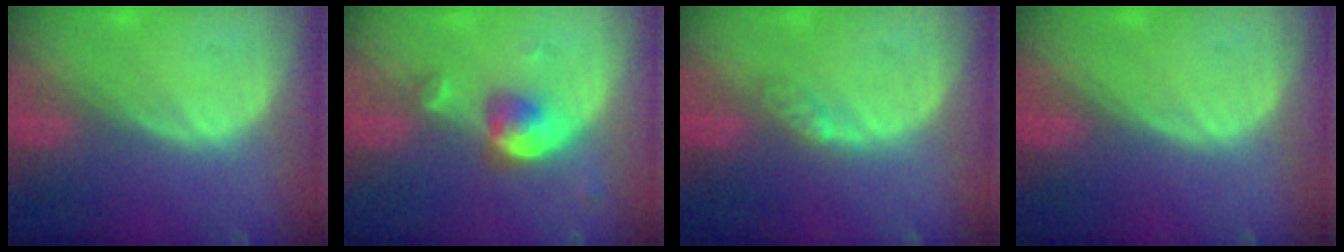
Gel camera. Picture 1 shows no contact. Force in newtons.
{"total": 5.1, "press": 4.7, "slide": 1.9}
{"total": 2.2, "press": 1.9, "slide": 1.2}
{"total": 0.0}